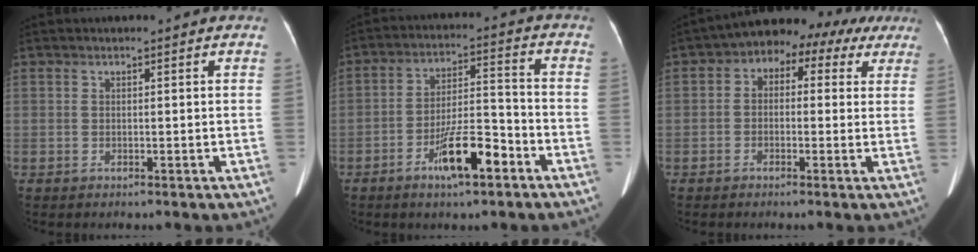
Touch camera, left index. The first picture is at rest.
{"total": 9.6, "force": [-5.3, 2.1, 7.7], "torque": [-0.141, 0.004, -0.090]}
{"total": 9.6, "force": [4.6, 5.8, 6.2], "torque": [-0.075, 0.054, 0.053]}